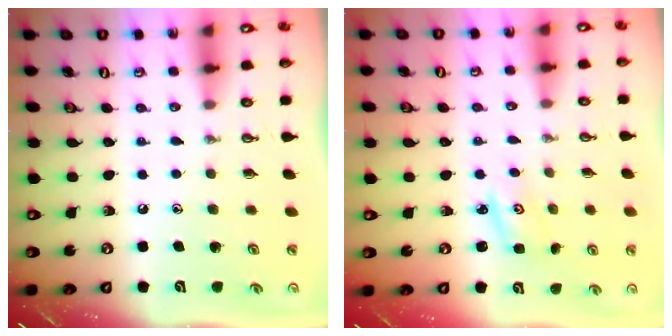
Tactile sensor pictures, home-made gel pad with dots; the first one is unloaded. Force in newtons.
{"total": 1.8, "press": 1.8, "slide": 0.1}